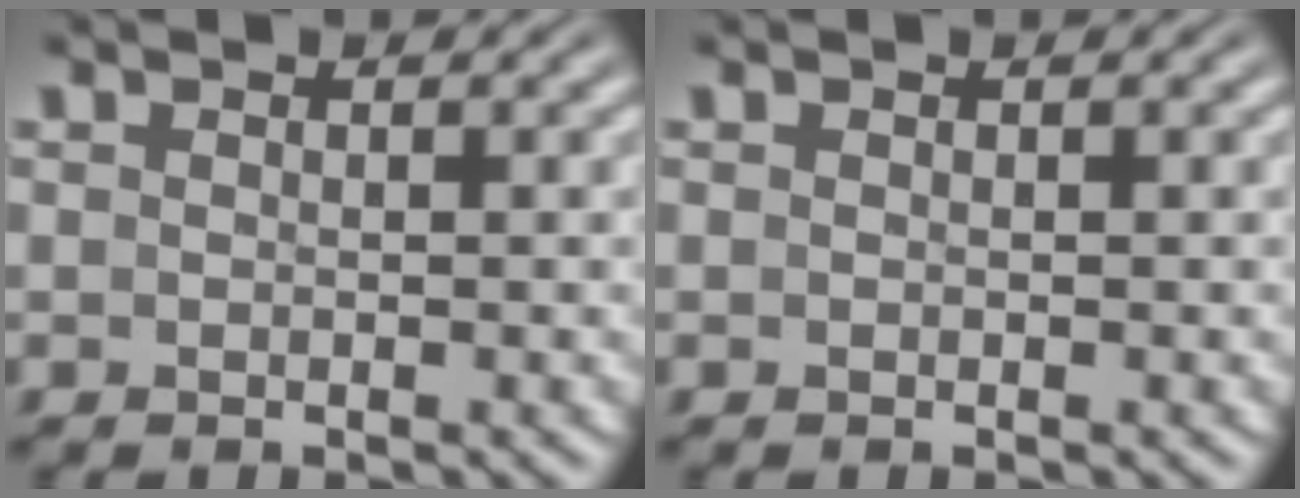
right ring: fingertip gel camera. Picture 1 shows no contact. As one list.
[{"total": 0.0}]